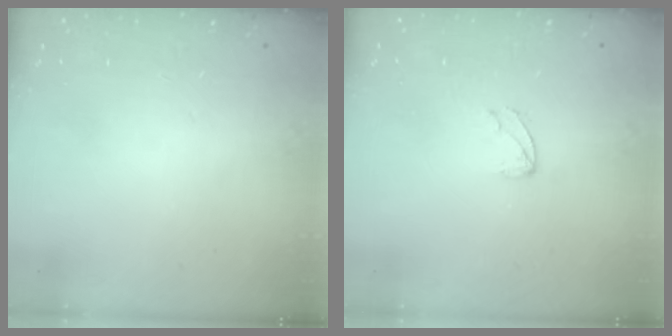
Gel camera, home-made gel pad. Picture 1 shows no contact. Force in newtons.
{"total": 3.4, "press": 3.4, "slide": 0.3}